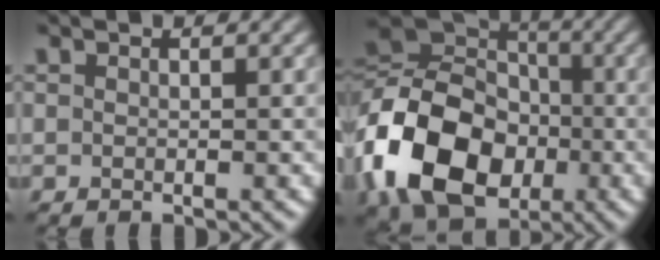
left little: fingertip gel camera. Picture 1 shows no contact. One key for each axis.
{"total": 14.3, "fx": -4.6, "fy": 10.6, "fz": 8.4, "tx": -0.198, "ty": -0.010, "tz": -0.098}